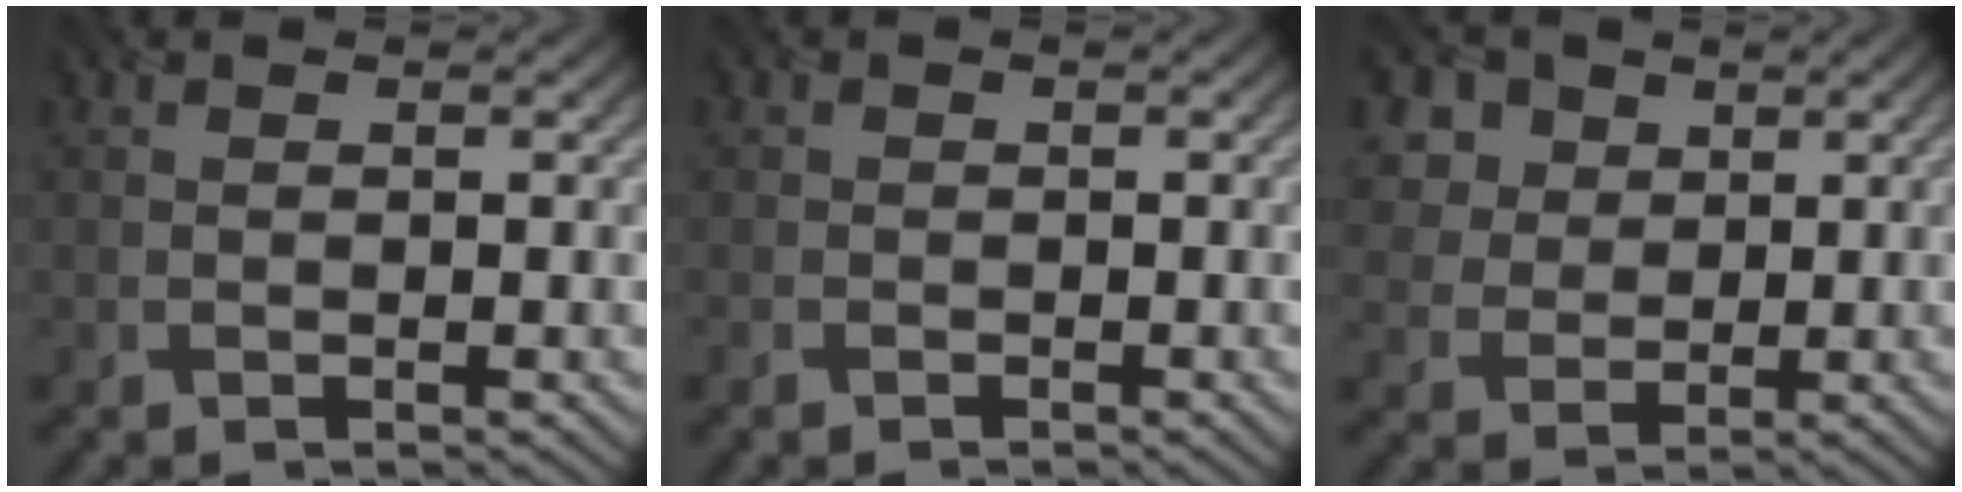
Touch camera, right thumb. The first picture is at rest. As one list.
[{"total": 1.3, "force": [-1.0, 0.8, 0.1], "torque": [-0.001, -0.003, -0.025]}, {"total": 6.4, "force": [3.3, 5.0, 2.2], "torque": [-0.098, -0.002, 0.068]}]